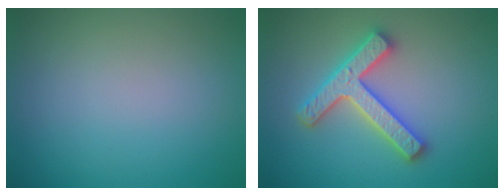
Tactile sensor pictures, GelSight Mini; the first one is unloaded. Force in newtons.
{"total": 4.0, "press": 3.9, "slide": 0.9}